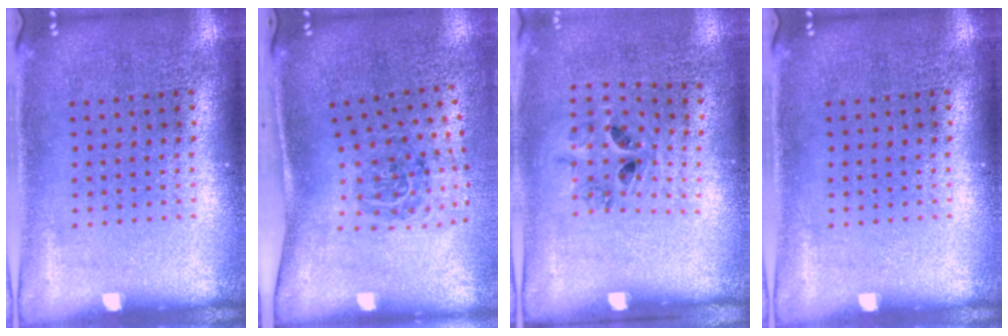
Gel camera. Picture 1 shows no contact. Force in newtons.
{"total": 1.7, "press": 1.1, "slide": 1.4}
{"total": 1.3, "press": 0.8, "slide": 1.1}
{"total": 0.0}